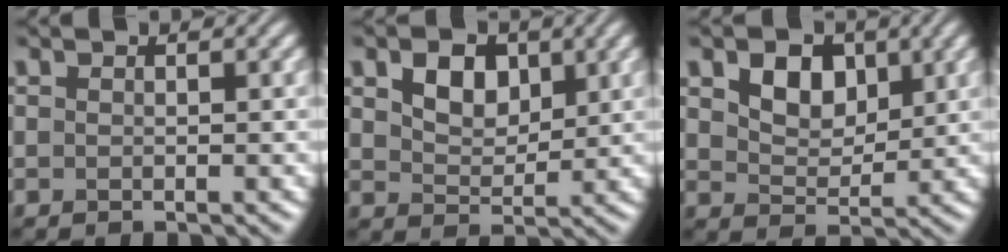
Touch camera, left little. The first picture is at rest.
{"total": 3.8, "force": [1.6, 2.5, 2.4], "torque": [-0.049, 0.000, 0.024]}
{"total": 4.1, "force": [1.7, 2.8, 2.5], "torque": [-0.053, -0.004, 0.025]}